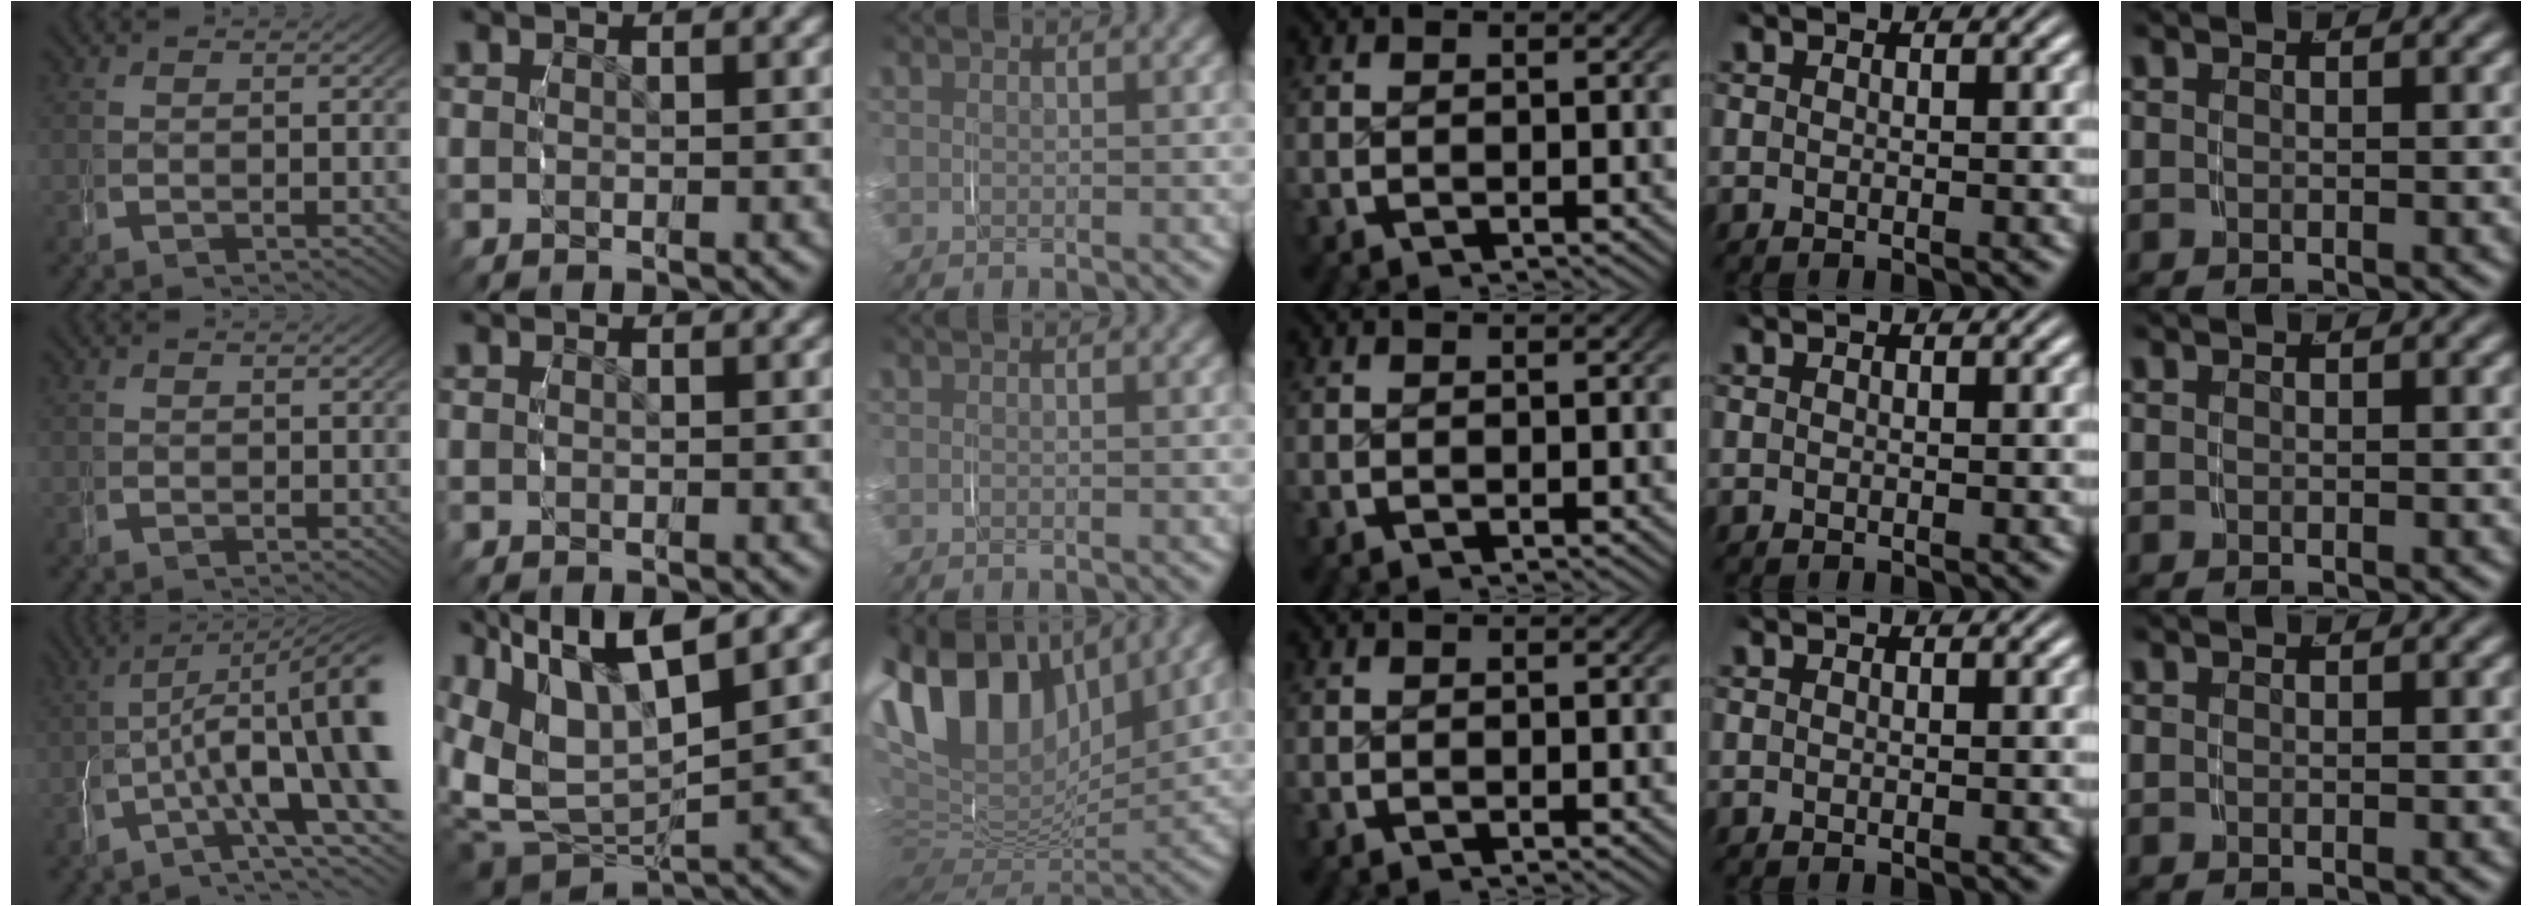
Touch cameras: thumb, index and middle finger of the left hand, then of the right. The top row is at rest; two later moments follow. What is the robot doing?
{"motion": "grasp_and_lifting", "object": "keyboard"}